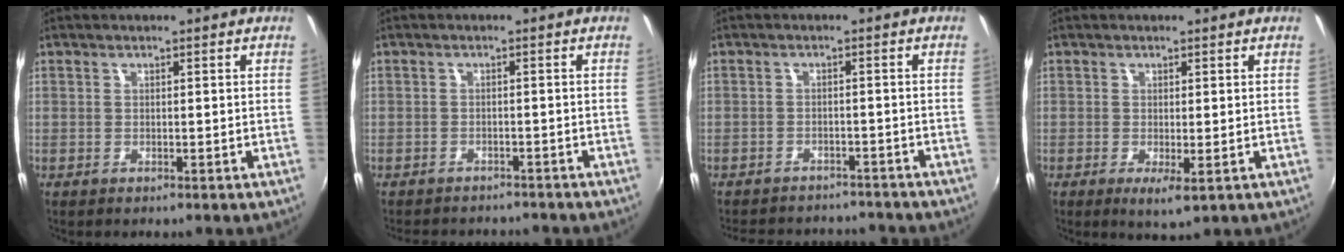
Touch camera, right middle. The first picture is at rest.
{"total": 5.9, "force": [-5.4, 2.1, 1.5], "torque": [-0.042, -0.003, -0.076]}
{"total": 11.2, "force": [-10.0, 3.9, 3.3], "torque": [-0.081, 0.010, -0.133]}
{"total": 2.7, "force": [-0.5, 0.4, 2.6], "torque": [-0.048, -0.011, -0.006]}